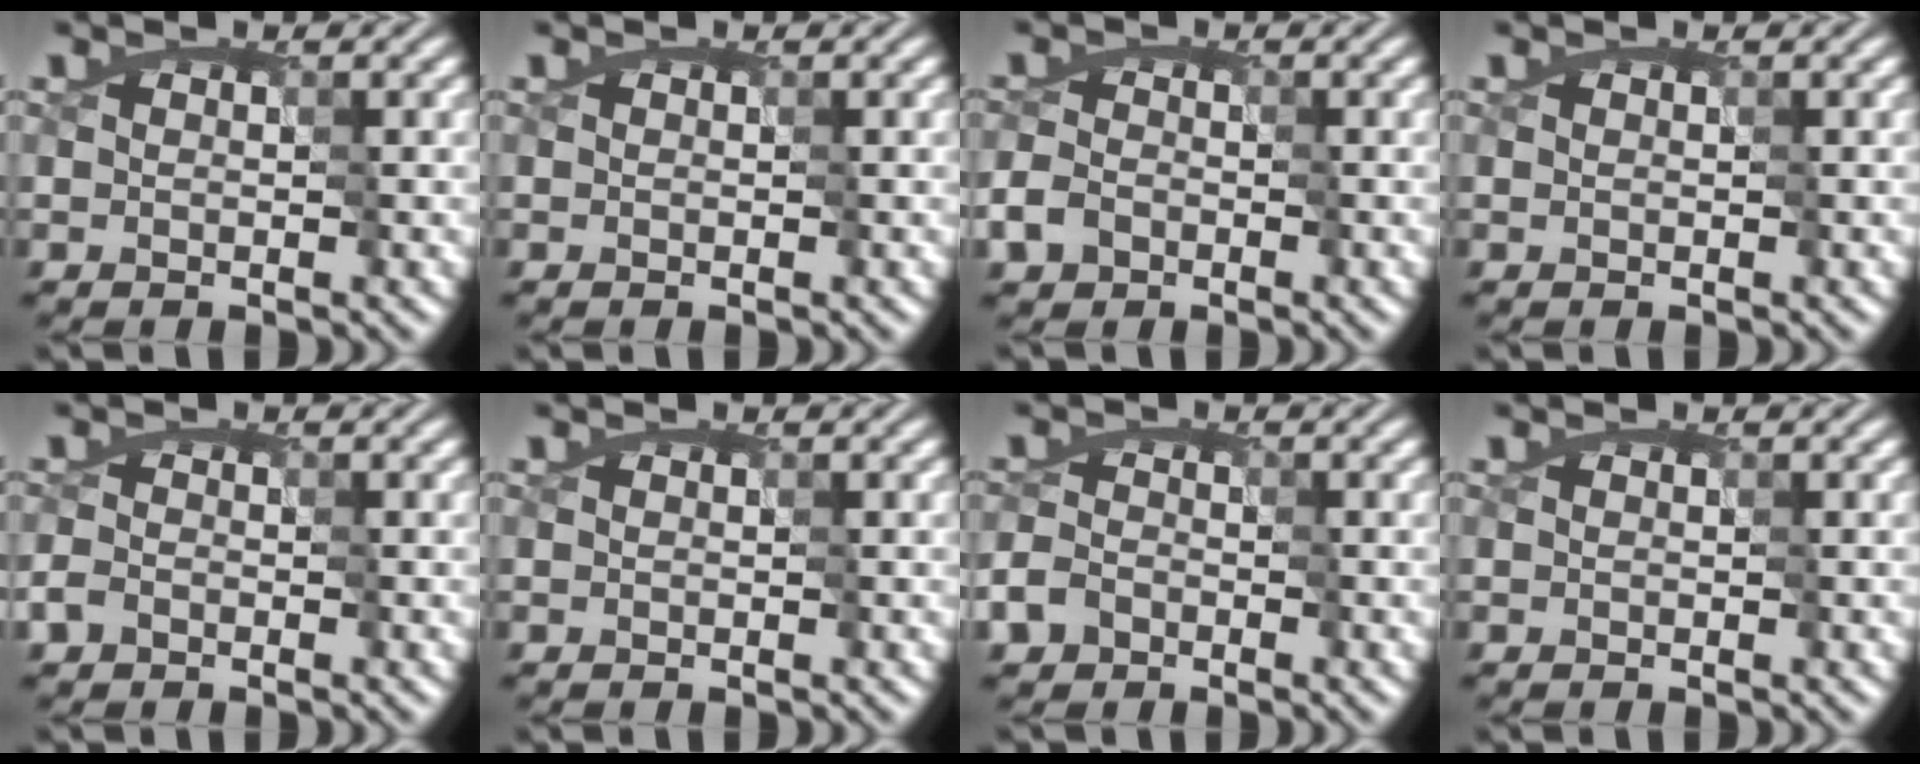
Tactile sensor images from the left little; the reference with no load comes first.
{"total": 0.0}
{"total": 3.4, "force": [-2.4, 2.1, 1.2], "torque": [-0.014, -0.002, -0.041]}
{"total": 0.0}
{"total": 2.2, "force": [-1.4, 1.4, 0.9], "torque": [-0.012, 0.006, -0.019]}
{"total": 0.0}
{"total": 4.1, "force": [-2.7, 2.8, 1.3], "torque": [-0.011, 0.006, -0.059]}
{"total": 0.0}